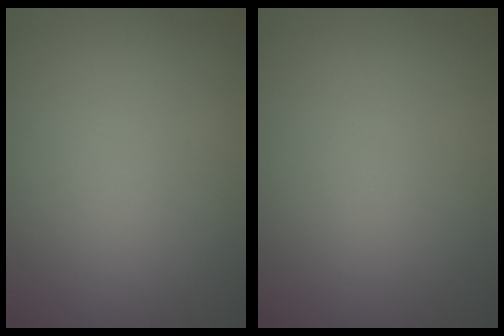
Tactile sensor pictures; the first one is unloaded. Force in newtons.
{"total": 0.0}